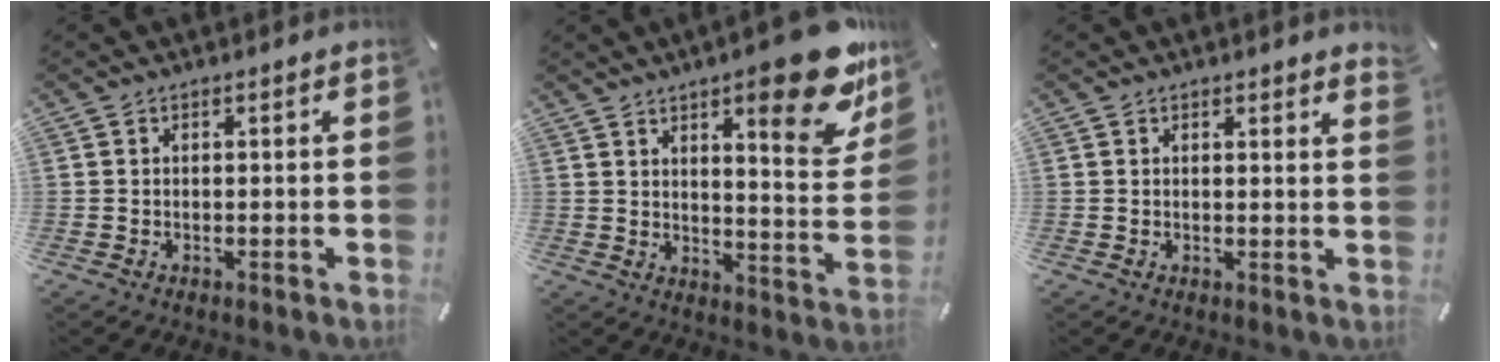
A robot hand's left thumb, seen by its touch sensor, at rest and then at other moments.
{"total": 17.5, "force": [11.8, 4.5, 12.2], "torque": [-0.156, -0.088, 0.185]}
{"total": 1.2, "force": [1.1, 0.0, 0.4], "torque": [-0.002, -0.005, 0.020]}